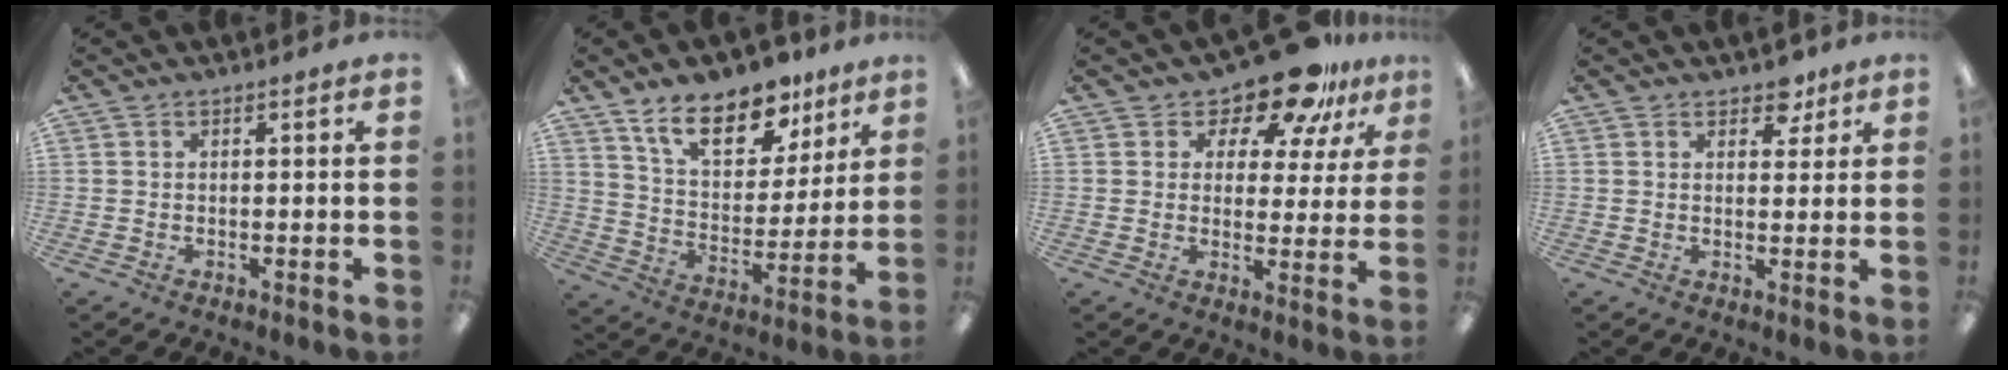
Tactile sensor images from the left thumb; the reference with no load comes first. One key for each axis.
{"total": 15.7, "fx": 11.4, "fy": 7.4, "fz": 7.9, "tx": -0.133, "ty": -0.058, "tz": 0.204}
{"total": 12.0, "fx": 10.1, "fy": 4.6, "fz": 4.7, "tx": -0.080, "ty": -0.074, "tz": 0.182}
{"total": 4.7, "fx": 3.5, "fy": 2.7, "fz": 1.6, "tx": -0.007, "ty": -0.013, "tz": 0.059}